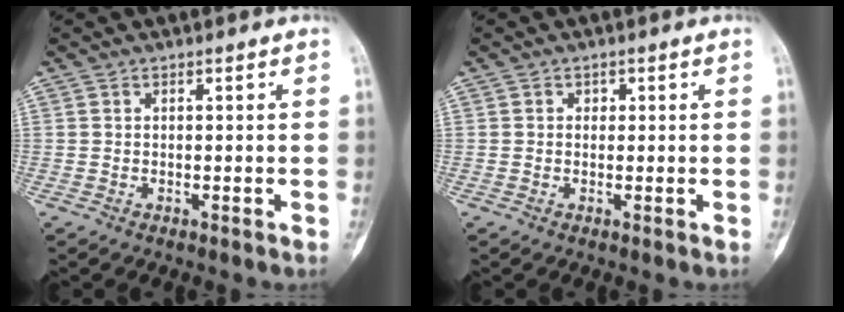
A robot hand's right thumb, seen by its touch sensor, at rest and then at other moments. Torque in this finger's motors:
{"motor_torque": [-0.57, 0.20, -0.23, 0.26, -0.09]}